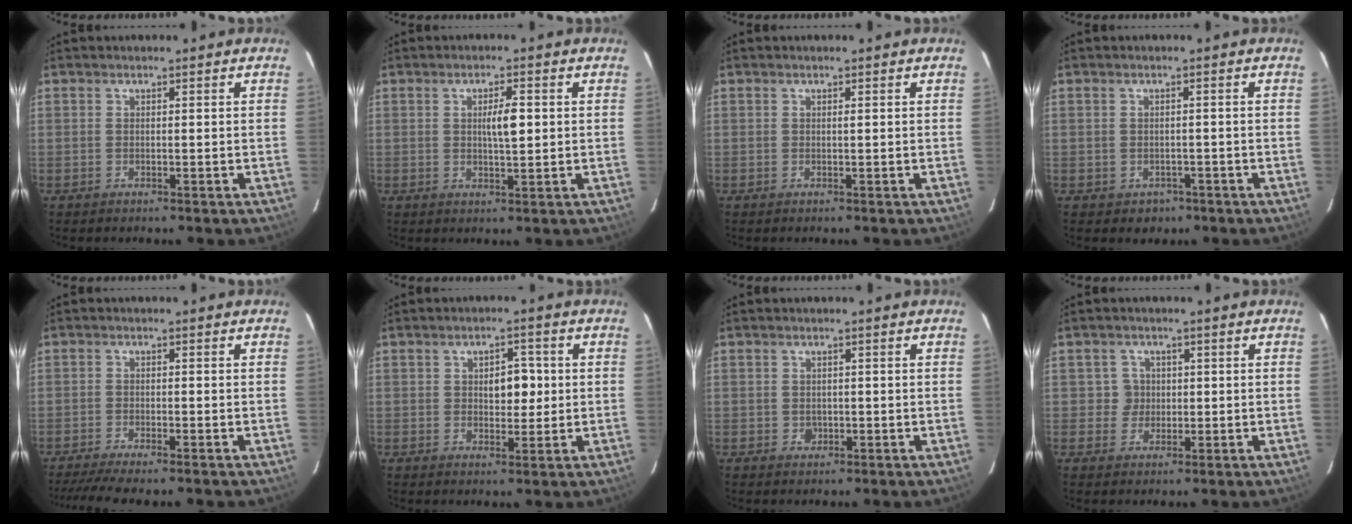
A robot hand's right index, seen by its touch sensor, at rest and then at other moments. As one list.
[{"total": 3.7, "force": [0.5, 0.7, 3.6], "torque": [-0.061, 0.002, 0.007]}, {"total": 0.0}, {"total": 2.4, "force": [-1.2, 2.0, 0.6], "torque": [-0.006, 0.006, -0.009]}, {"total": 8.5, "force": [-7.0, 0.9, 4.6], "torque": [-0.071, -0.012, -0.111]}, {"total": 4.4, "force": [0.5, 2.4, 3.7], "torque": [-0.050, 0.007, 0.012]}, {"total": 1.2, "force": [-0.3, 1.1, 0.5], "torque": [-0.009, 0.003, 0.000]}, {"total": 2.8, "force": [0.3, 2.8, -0.1], "torque": [0.011, 0.007, 0.002]}]